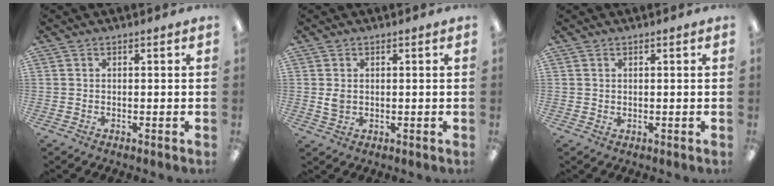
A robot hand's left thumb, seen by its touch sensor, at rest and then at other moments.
{"total": 2.4, "force": [0.5, 1.8, 1.5], "torque": [-0.031, 0.004, 0.009]}
{"total": 0.6, "force": [0.5, 0.3, 0.2], "torque": [-0.004, 0.002, 0.010]}